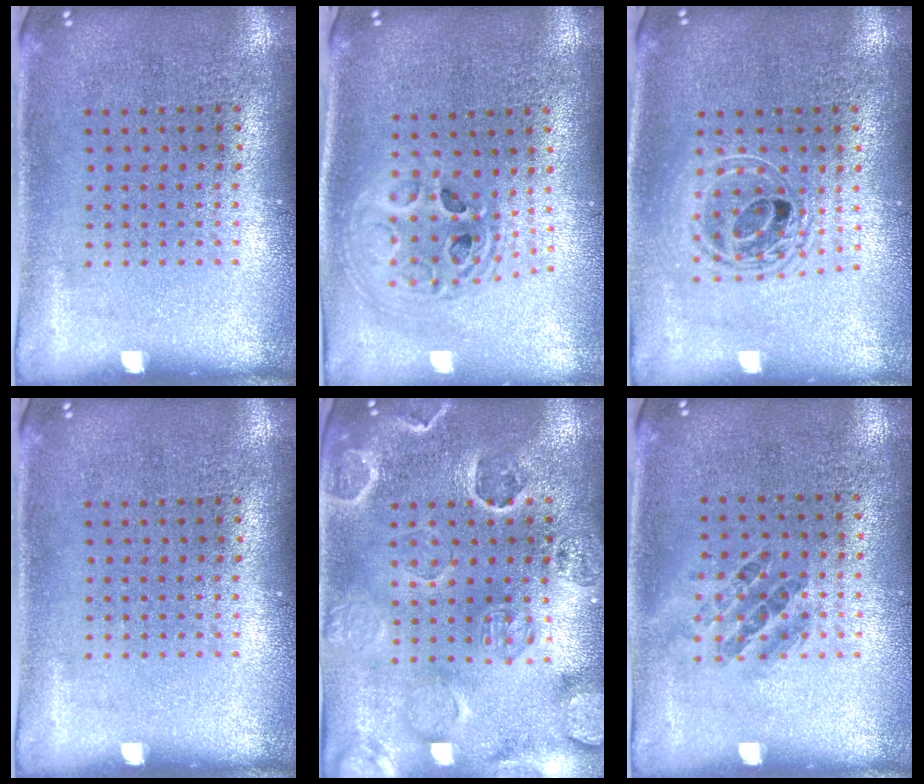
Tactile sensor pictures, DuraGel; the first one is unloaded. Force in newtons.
{"total": 2.1, "press": 1.7, "slide": 1.2}
{"total": 1.7, "press": 1.4, "slide": 1.0}
{"total": 0.0}
{"total": 2.7, "press": 2.7, "slide": 0.5}
{"total": 0.9, "press": 0.8, "slide": 0.5}